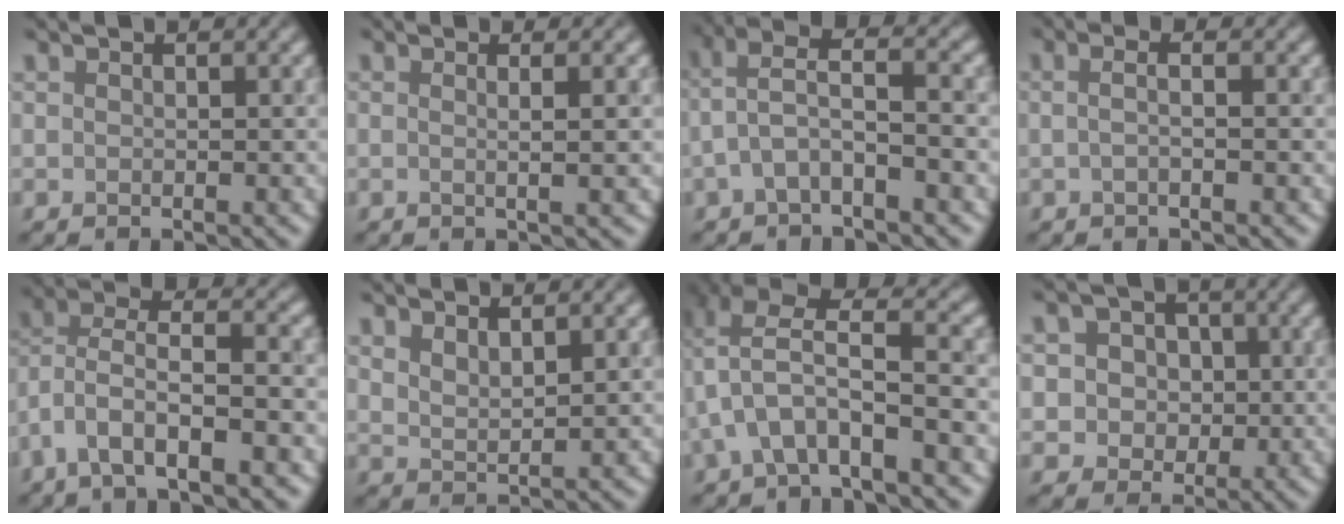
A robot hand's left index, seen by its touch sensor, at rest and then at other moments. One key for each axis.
{"total": 2.6, "fx": 0.5, "fy": 1.0, "fz": 2.4, "tx": -0.017, "ty": 0.006, "tz": -0.019}
{"total": 3.0, "fx": -1.0, "fy": 0.6, "fz": 2.8, "tx": -0.065, "ty": 0.021, "tz": -0.022}
{"total": 1.7, "fx": 0.0, "fy": 0.8, "fz": 1.4, "tx": -0.014, "ty": -0.004, "tz": -0.021}
{"total": 6.9, "fx": -3.2, "fy": 2.3, "fz": 5.6, "tx": -0.111, "ty": 0.003, "tz": -0.060}
{"total": 2.0, "fx": 1.7, "fy": 0.4, "fz": 1.0, "tx": -0.018, "ty": -0.003, "tz": 0.040}
{"total": 6.2, "fx": -1.4, "fy": 2.5, "fz": 5.5, "tx": -0.118, "ty": 0.016, "tz": -0.027}
{"total": 4.4, "fx": 0.8, "fy": 4.0, "fz": 1.5, "tx": -0.019, "ty": 0.011, "tz": 0.007}